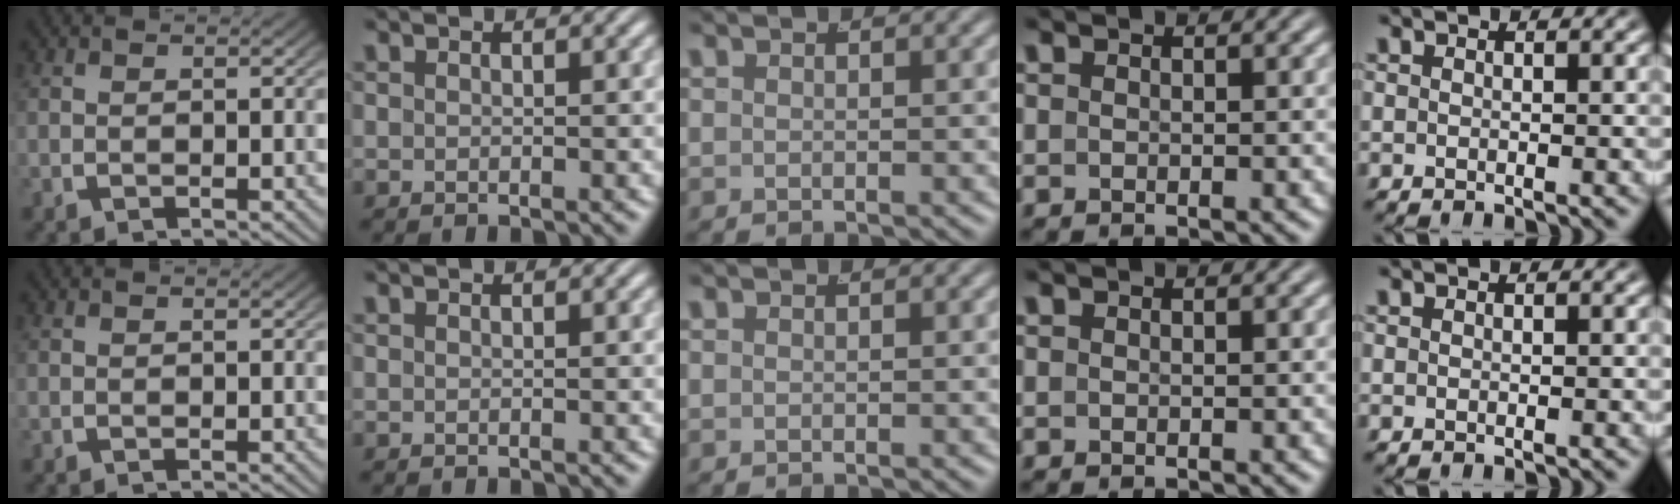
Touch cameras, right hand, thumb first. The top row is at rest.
{}